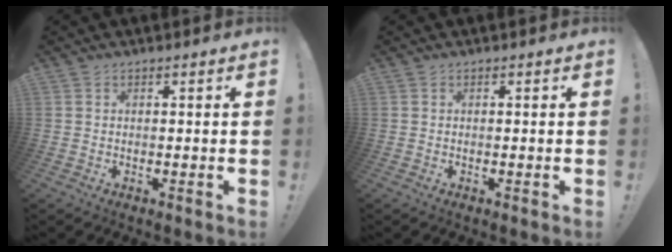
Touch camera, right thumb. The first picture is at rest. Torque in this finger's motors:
{"motor_torque": [-0.11, -0.01, 0.20, 0.08, 0.00]}